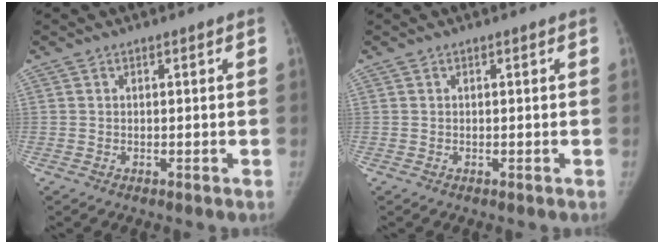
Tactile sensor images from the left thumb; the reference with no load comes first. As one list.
[{"total": 0.0}]